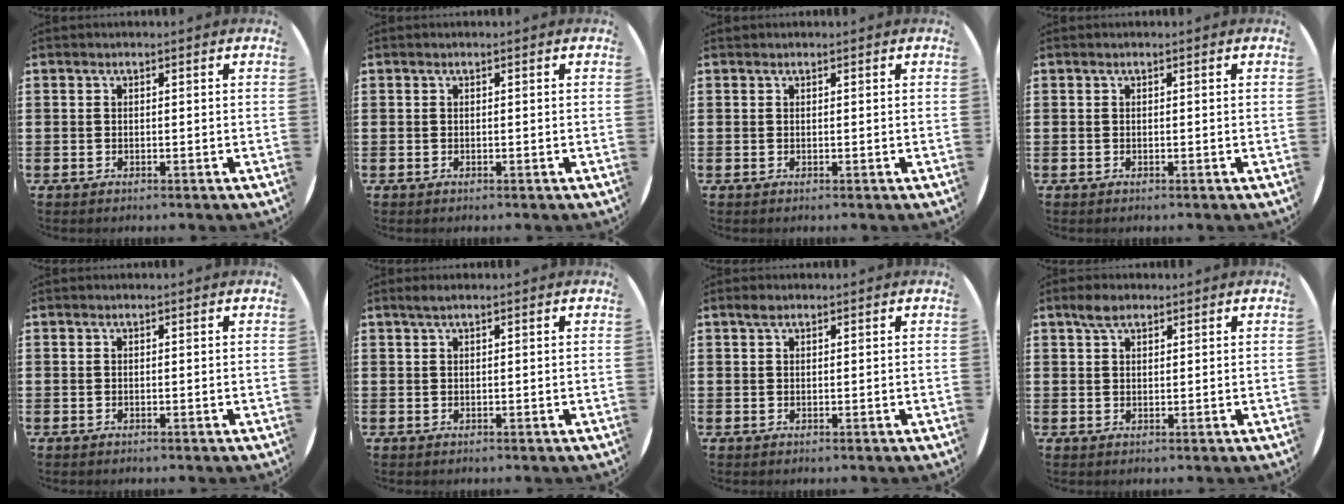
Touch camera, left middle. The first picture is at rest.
{"total": 0.0}
{"total": 0.0}
{"total": 0.0}
{"total": 0.0}
{"total": 1.0, "force": [0.7, 0.0, 0.7], "torque": [-0.015, 0.003, 0.011]}
{"total": 1.1, "force": [0.8, 0.6, 0.5], "torque": [-0.004, 0.002, 0.013]}
{"total": 2.8, "force": [2.1, 1.3, 1.4], "torque": [-0.023, 0.003, 0.036]}